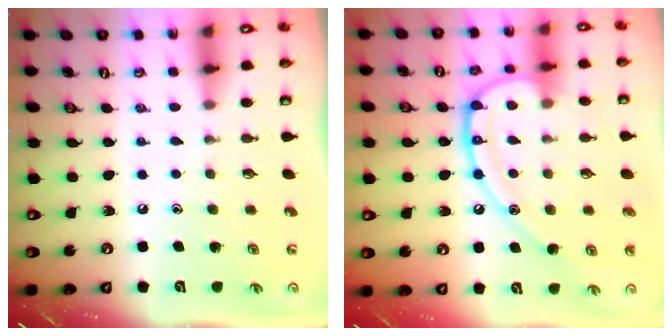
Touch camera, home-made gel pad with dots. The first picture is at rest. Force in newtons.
{"total": 18.1, "press": 18.0, "slide": 1.7}